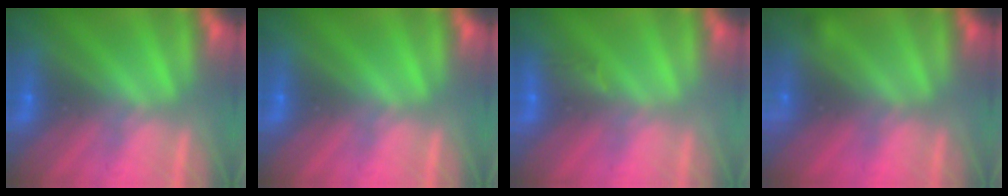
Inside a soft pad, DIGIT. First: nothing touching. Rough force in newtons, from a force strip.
{"total": 0.0}
{"total": 3.1}
{"total": 2.4}